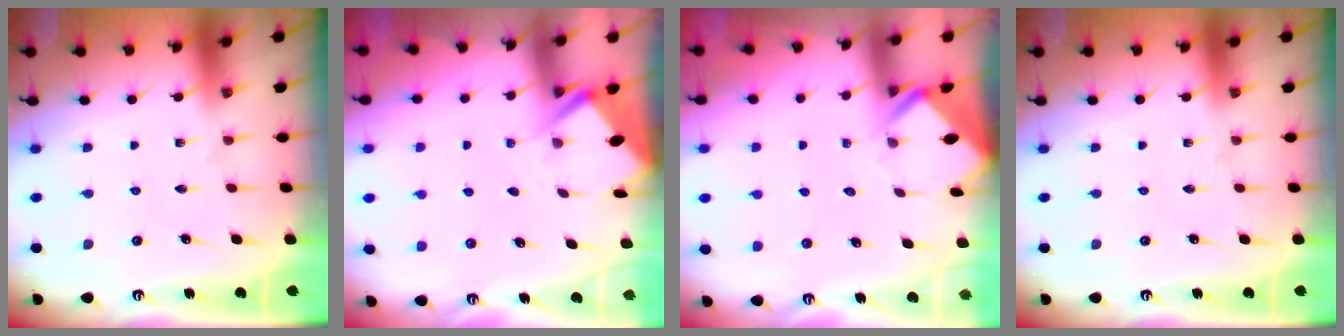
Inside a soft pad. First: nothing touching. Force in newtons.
{"total": 2.8, "press": 2.8, "slide": 0.3}
{"total": 2.7, "press": 2.7, "slide": 0.1}
{"total": 0.0}